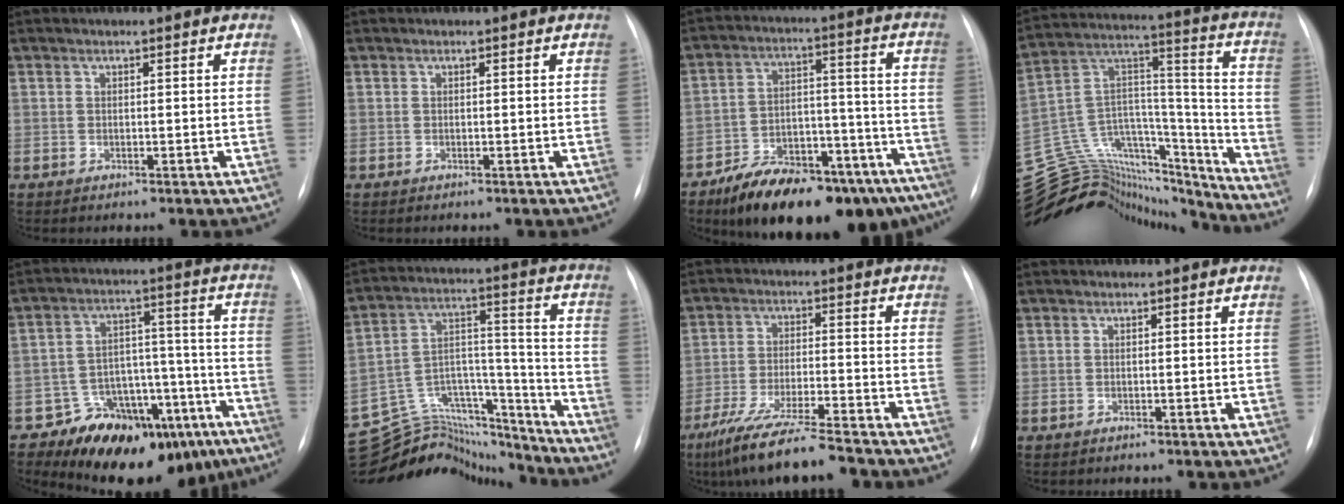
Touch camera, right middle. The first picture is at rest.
{"total": 0.0}
{"total": 22.4, "force": [-16.9, 7.5, 12.6], "torque": [-0.137, 0.027, -0.246]}
{"total": 32.8, "force": [-29.7, 9.9, 9.7], "torque": [-0.198, 0.030, -0.447]}
{"total": 18.6, "force": [-13.2, 8.8, 9.8], "torque": [-0.079, 0.064, -0.176]}
{"total": 21.2, "force": [-20.1, 5.5, 3.7], "torque": [-0.084, 0.055, -0.314]}
{"total": 12.3, "force": [-10.0, 0.5, 7.2], "torque": [-0.129, -0.039, -0.167]}
{"total": 0.0}